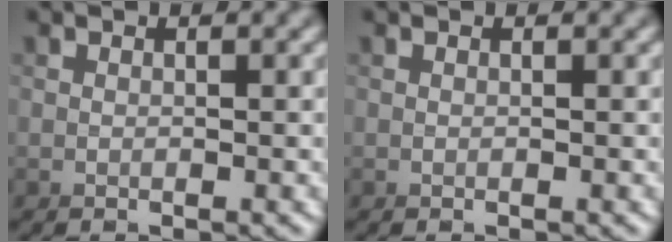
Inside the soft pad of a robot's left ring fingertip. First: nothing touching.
{"total": 0.0}